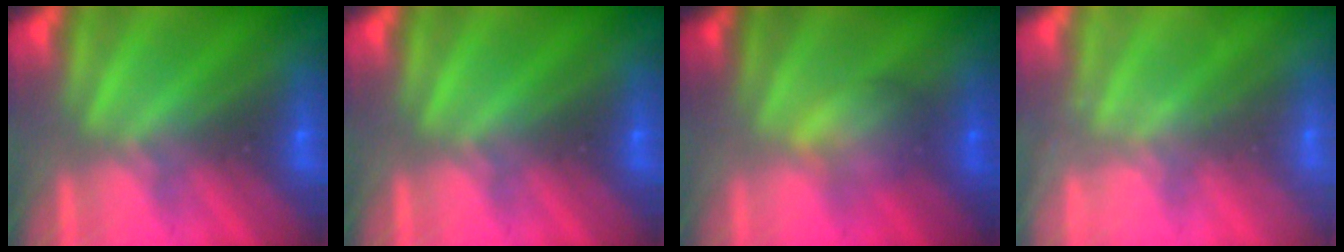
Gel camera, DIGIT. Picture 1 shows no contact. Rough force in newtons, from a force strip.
{"total": 0.0}
{"total": 2.1}
{"total": 2.2}